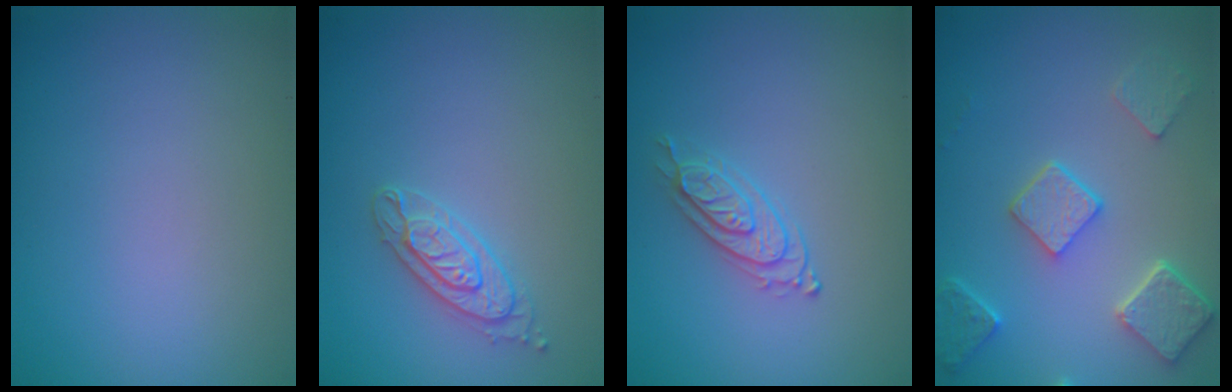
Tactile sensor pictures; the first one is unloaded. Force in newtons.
{"total": 2.5, "press": 2.4, "slide": 0.2}
{"total": 2.2, "press": 2.1, "slide": 0.7}
{"total": 4.9, "press": 3.9, "slide": 3.0}